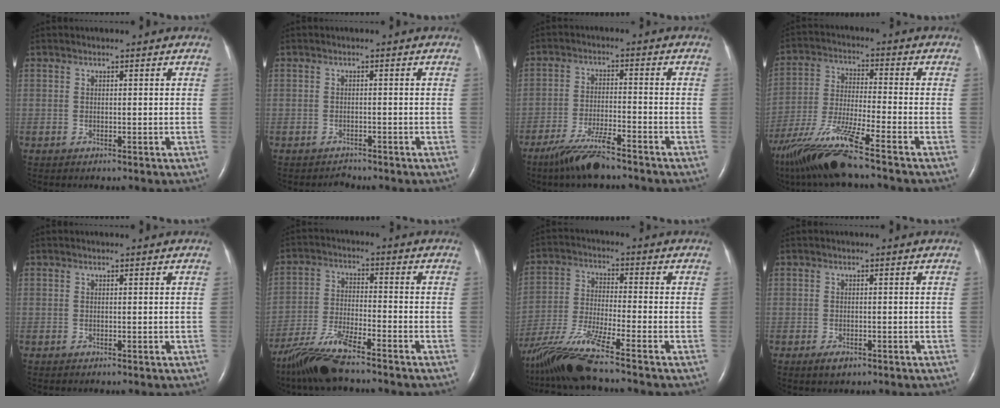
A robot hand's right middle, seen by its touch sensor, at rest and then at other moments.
{"total": 1.2, "force": [-1.1, 0.3, -0.3], "torque": [-0.001, -0.005, -0.018]}
{"total": 7.6, "force": [-6.0, 0.7, 4.7], "torque": [-0.102, -0.020, -0.112]}
{"total": 14.7, "force": [-11.0, -0.3, 9.7], "torque": [-0.206, -0.033, -0.207]}
{"total": 0.0}
{"total": 9.8, "force": [-8.0, 0.8, 5.5], "torque": [-0.115, -0.028, -0.149]}
{"total": 12.4, "force": [-10.3, -1.5, 6.8], "torque": [-0.140, -0.025, -0.191]}
{"total": 1.9, "force": [-1.1, 0.9, 1.2], "torque": [-0.028, -0.002, -0.015]}